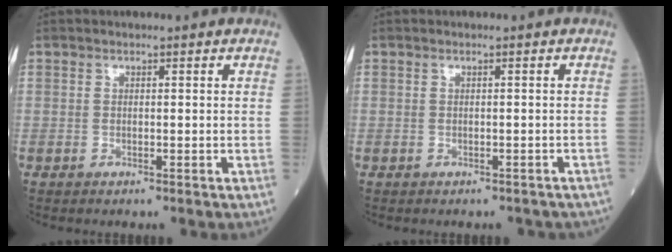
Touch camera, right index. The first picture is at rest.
{"total": 1.9, "force": [-1.5, 1.1, 0.5], "torque": [-0.003, 0.004, -0.012]}